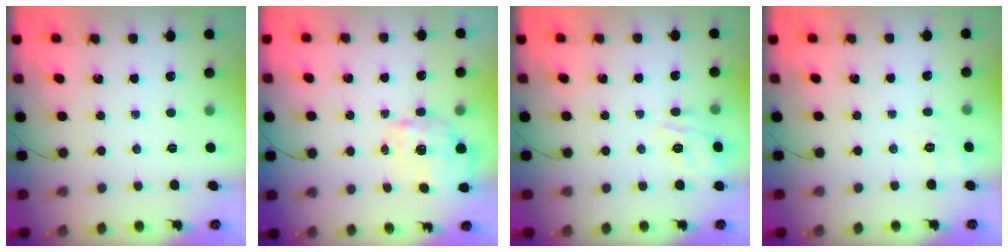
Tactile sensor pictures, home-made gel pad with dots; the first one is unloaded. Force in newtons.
{"total": 2.6, "press": 2.3, "slide": 1.3}
{"total": 9.6, "press": 9.5, "slide": 0.7}
{"total": 2.5, "press": 1.1, "slide": 2.2}